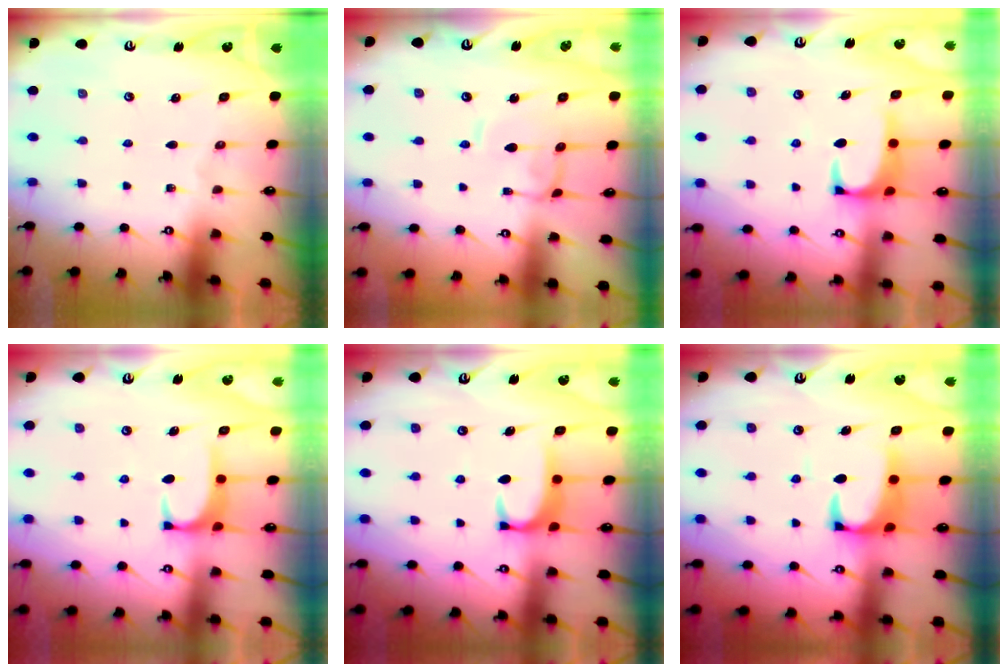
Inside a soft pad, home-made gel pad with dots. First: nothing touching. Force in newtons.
{"total": 0.0}
{"total": 1.2, "press": 1.2, "slide": 0.4}
{"total": 0.9, "press": 0.6, "slide": 0.6}
{"total": 2.0, "press": 1.9, "slide": 0.5}
{"total": 3.8, "press": 3.6, "slide": 1.0}